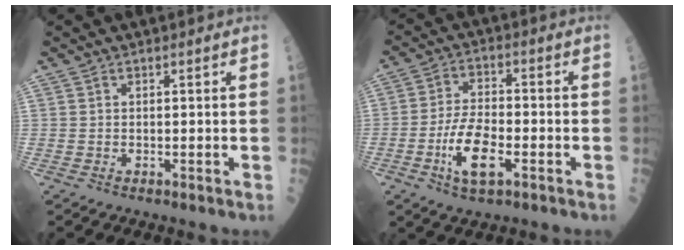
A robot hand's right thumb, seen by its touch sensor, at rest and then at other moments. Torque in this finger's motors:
{"motor_torque": [0.77, 0.37, 1.26, -0.40, 0.20]}